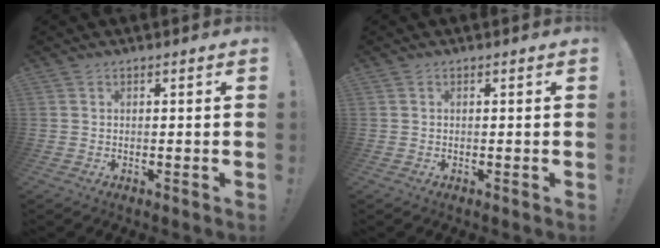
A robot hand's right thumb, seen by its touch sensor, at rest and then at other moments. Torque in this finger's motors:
{"motor_torque": [-0.07, 0.02, 0.05, -0.08, 0.03]}